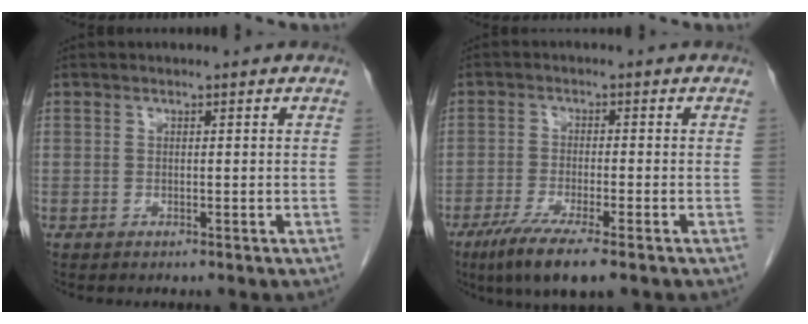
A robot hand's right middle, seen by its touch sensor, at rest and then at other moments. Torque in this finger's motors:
{"motor_torque": [1.20, -0.94, 0.57, 0.12]}